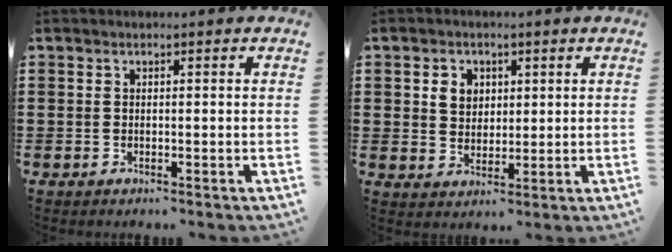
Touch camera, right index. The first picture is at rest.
{"total": 3.6, "force": [1.3, 3.0, 1.3], "torque": [-0.036, 0.013, 0.023]}